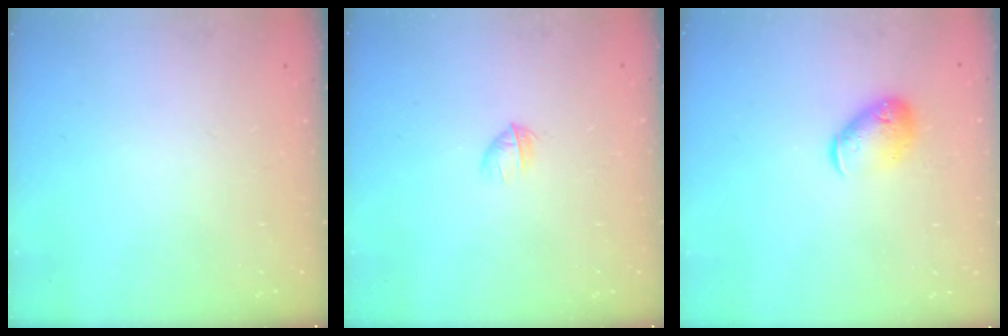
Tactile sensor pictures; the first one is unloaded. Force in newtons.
{"total": 2.8, "press": 2.6, "slide": 0.9}
{"total": 10.0, "press": 9.9, "slide": 1.5}